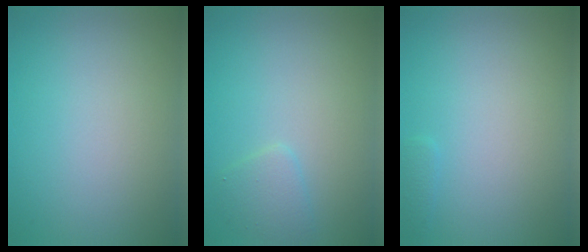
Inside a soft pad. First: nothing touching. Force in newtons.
{"total": 1.6, "press": 1.6, "slide": 0.1}
{"total": 0.5, "press": 0.5, "slide": 0.1}